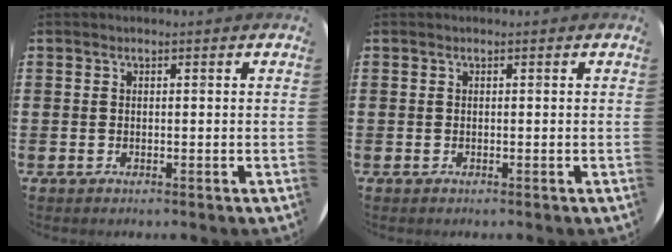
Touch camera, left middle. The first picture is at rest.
{"total": 0.0}